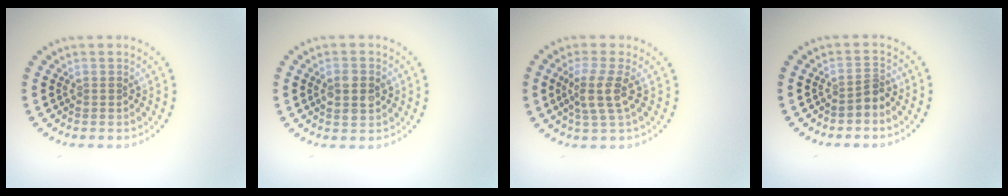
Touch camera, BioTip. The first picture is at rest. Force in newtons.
{"total": 2.6, "press": 2.6, "slide": 0.1}
{"total": 3.0, "press": 2.4, "slide": 1.7}
{"total": 1.8, "press": 1.2, "slide": 1.3}